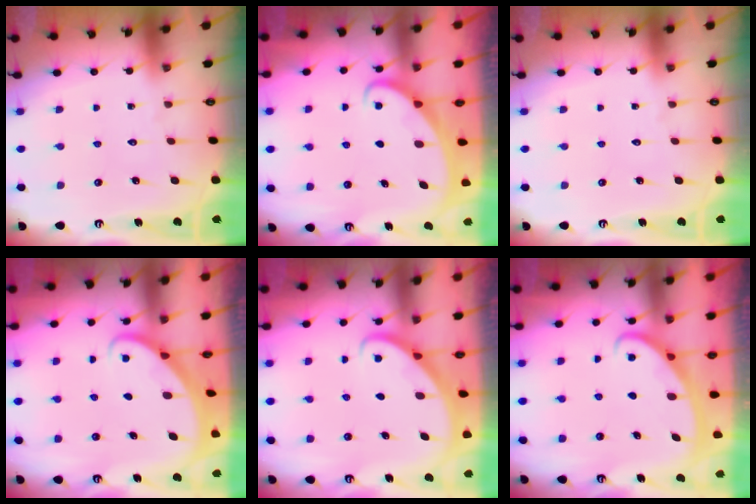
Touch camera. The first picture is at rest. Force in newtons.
{"total": 2.0, "press": 2.0, "slide": 0.1}
{"total": 0.0}
{"total": 3.1, "press": 3.1, "slide": 0.3}
{"total": 2.9, "press": 2.9, "slide": 0.2}
{"total": 2.8, "press": 2.8, "slide": 0.4}